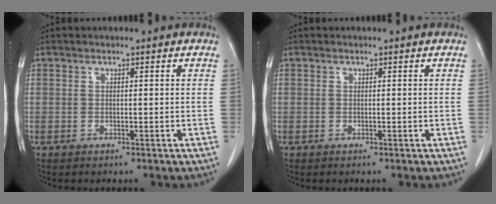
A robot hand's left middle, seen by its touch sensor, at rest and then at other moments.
{"total": 0.0}